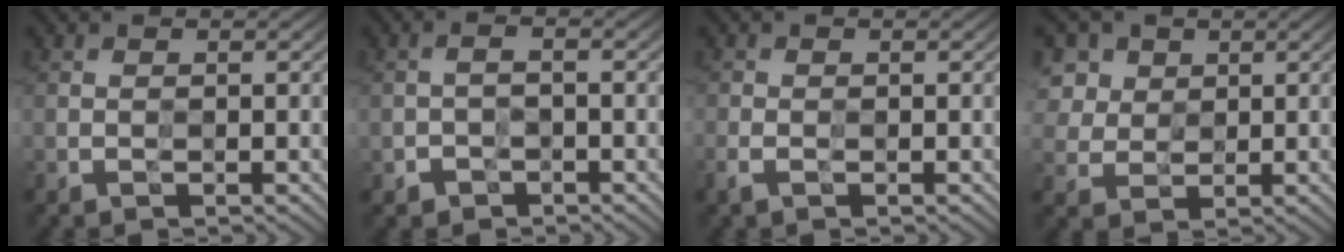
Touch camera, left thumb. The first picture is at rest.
{"total": 2.0, "force": [-1.3, 1.2, 0.8], "torque": [-0.019, 0.002, -0.027]}
{"total": 1.5, "force": [-0.8, 0.8, 0.9], "torque": [-0.026, -0.001, -0.020]}
{"total": 5.3, "force": [2.4, 4.2, 1.9], "torque": [-0.083, 0.001, 0.051]}